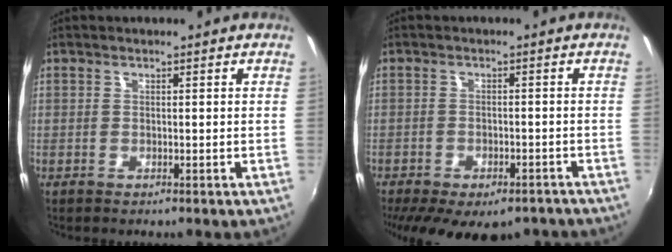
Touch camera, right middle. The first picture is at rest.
{"total": 16.6, "force": [-12.1, 7.1, 8.8], "torque": [-0.182, -0.039, -0.158]}